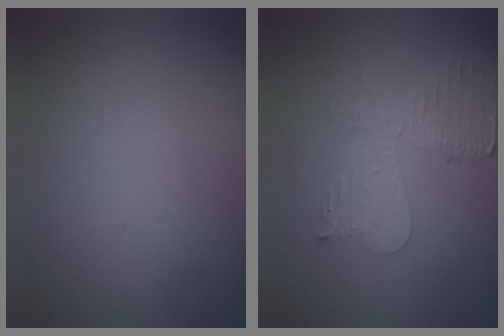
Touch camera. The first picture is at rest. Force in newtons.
{"total": 4.4, "press": 3.9, "slide": 2.0}